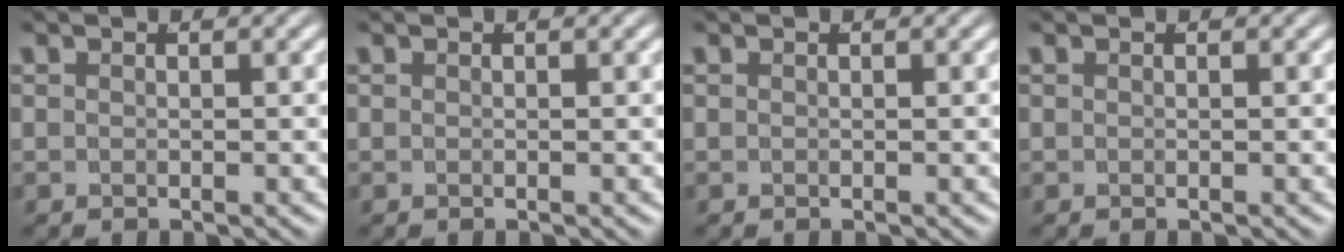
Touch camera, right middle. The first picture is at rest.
{"total": 0.0}
{"total": 0.0}
{"total": 0.0}